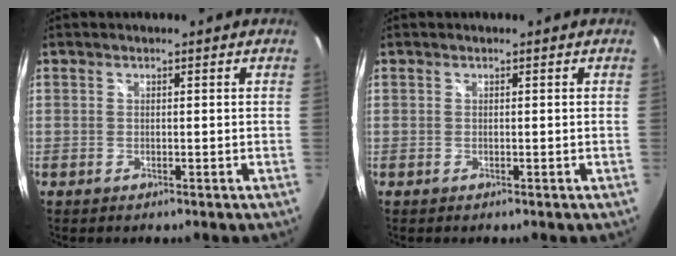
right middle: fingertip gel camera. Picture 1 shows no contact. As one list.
[{"total": 0.0}]